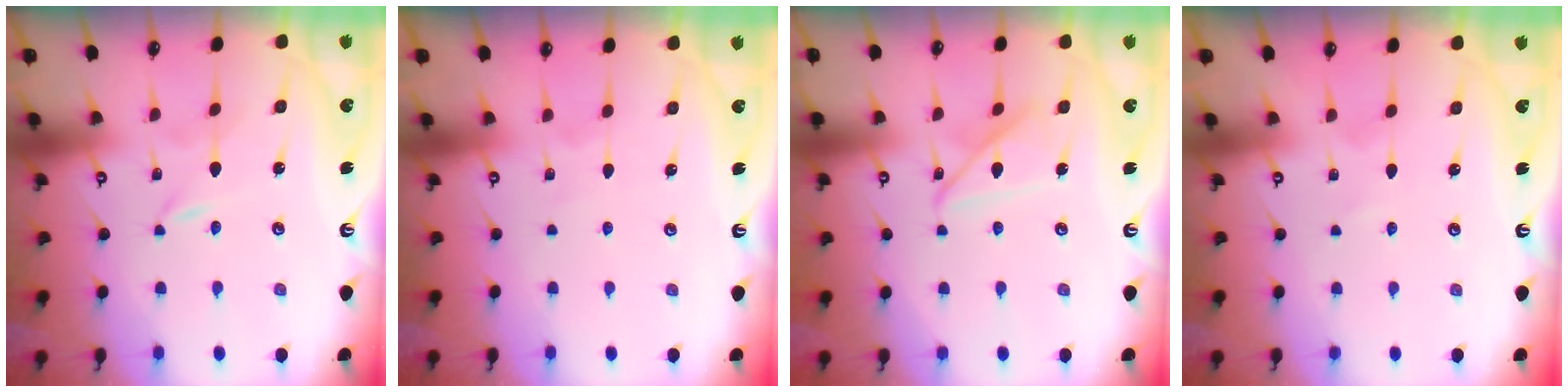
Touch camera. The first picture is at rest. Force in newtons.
{"total": 1.7, "press": 1.7, "slide": 0.2}
{"total": 11.5, "press": 11.5, "slide": 1.0}
{"total": 1.0, "press": 1.0, "slide": 0.1}